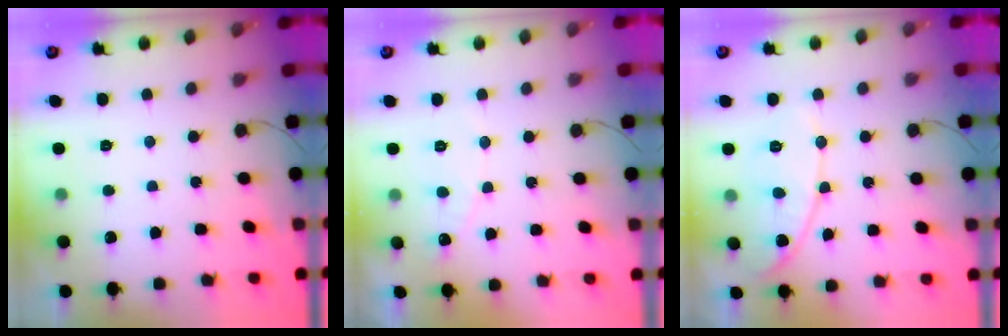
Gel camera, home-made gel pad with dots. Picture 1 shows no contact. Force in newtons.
{"total": 4.5, "press": 4.5, "slide": 0.4}
{"total": 10.2, "press": 10.2, "slide": 0.4}